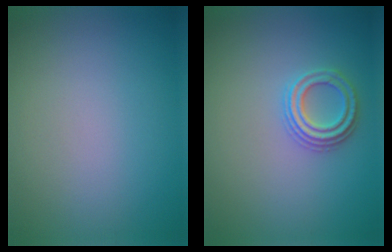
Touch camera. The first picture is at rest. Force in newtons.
{"total": 2.5, "press": 2.4, "slide": 0.4}